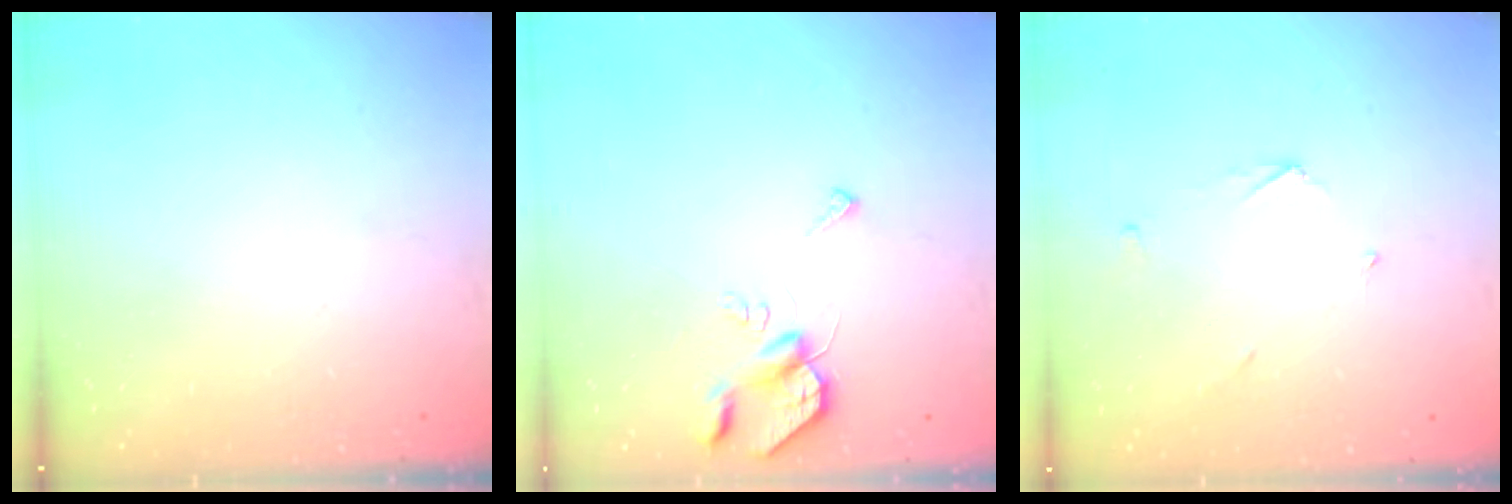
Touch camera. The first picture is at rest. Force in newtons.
{"total": 5.7, "press": 5.7, "slide": 0.6}
{"total": 2.4, "press": 2.4, "slide": 0.2}